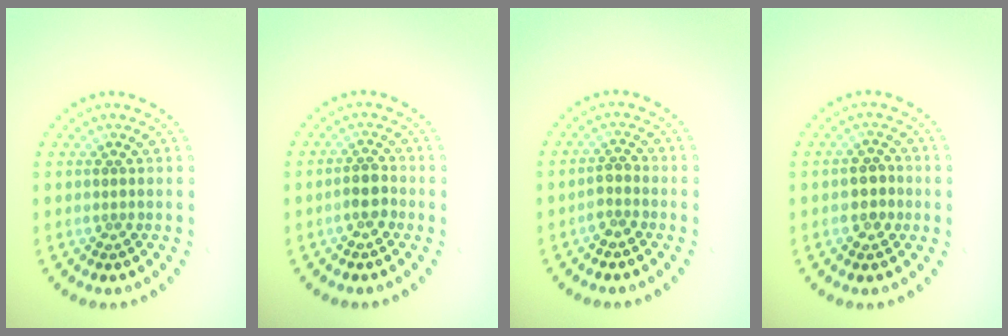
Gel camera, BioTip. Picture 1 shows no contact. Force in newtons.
{"total": 1.8, "press": 1.6, "slide": 0.9}
{"total": 1.5, "press": 1.2, "slide": 0.9}
{"total": 2.3, "press": 2.2, "slide": 0.6}